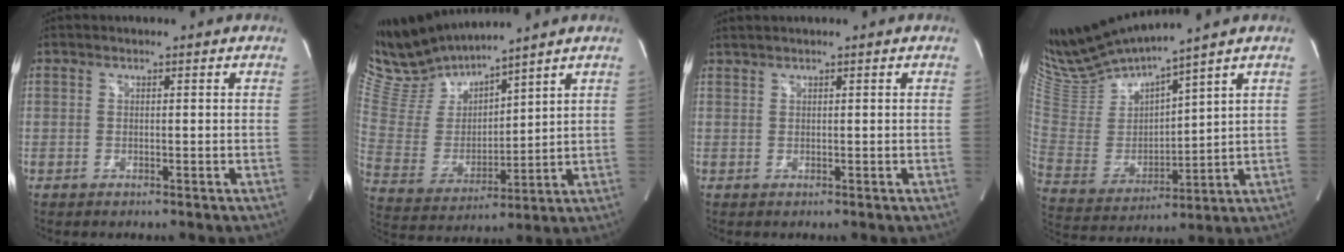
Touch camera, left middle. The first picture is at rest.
{"total": 11.8, "force": [11.4, 0.8, 2.9], "torque": [-0.079, -0.001, 0.245]}
{"total": 1.4, "force": [1.3, -0.2, 0.5], "torque": [-0.014, 0.013, 0.031]}
{"total": 14.6, "force": [13.6, -0.3, 5.3], "torque": [-0.117, -0.016, 0.281]}